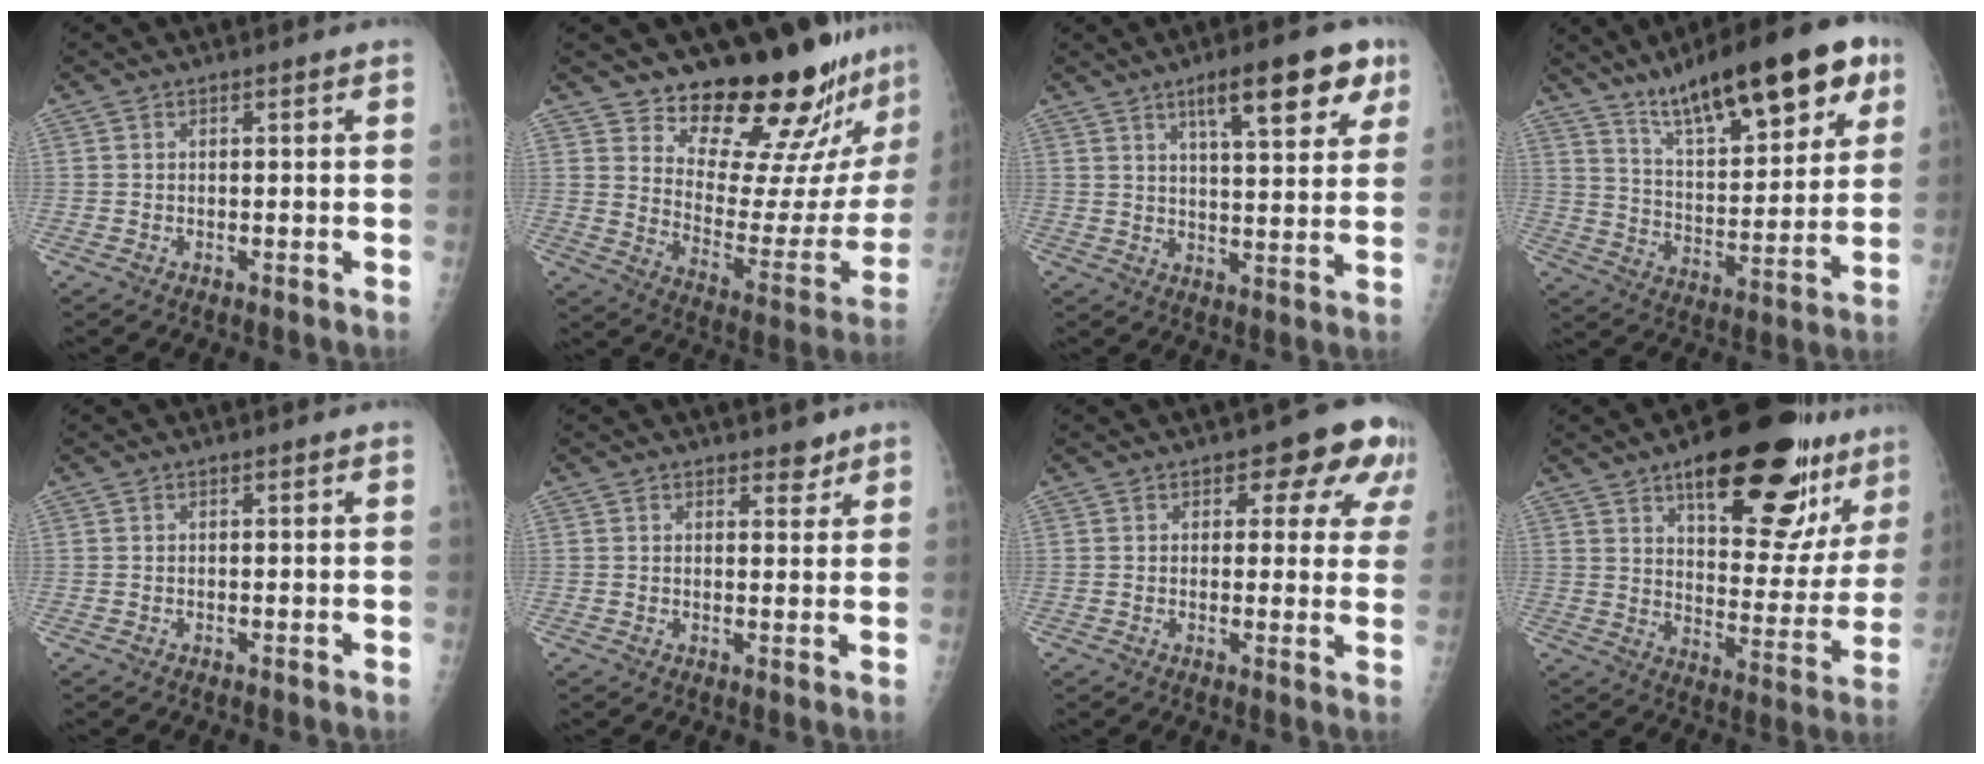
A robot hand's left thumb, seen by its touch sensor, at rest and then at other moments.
{"total": 22.7, "force": [20.0, 5.5, 9.1], "torque": [-0.087, -0.184, 0.269]}
{"total": 13.4, "force": [7.3, 3.9, 10.5], "torque": [-0.122, -0.022, 0.103]}
{"total": 22.7, "force": [13.8, 7.0, 16.6], "torque": [-0.221, -0.043, 0.223]}
{"total": 0.0}
{"total": 2.6, "force": [2.1, 1.3, 1.0], "torque": [0.004, -0.013, 0.027]}
{"total": 9.9, "force": [5.1, 5.3, 6.6], "torque": [-0.020, -0.014, 0.050]}
{"total": 25.6, "force": [16.2, 9.7, 17.4], "torque": [-0.189, -0.064, 0.228]}